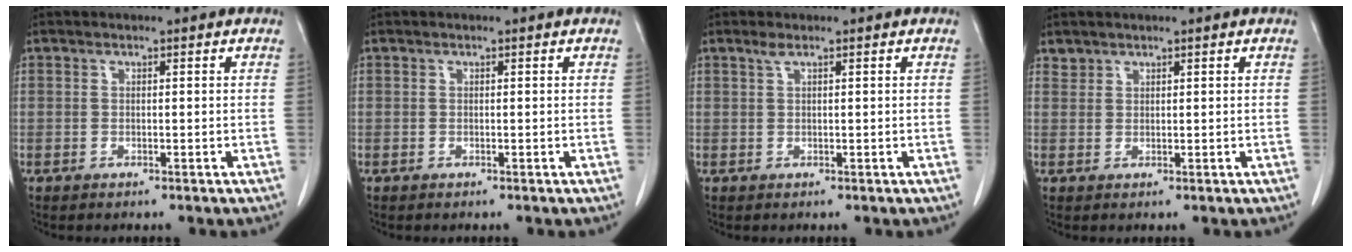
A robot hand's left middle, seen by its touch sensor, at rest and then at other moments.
{"total": 0.0}
{"total": 1.0, "force": [0.7, 0.0, 0.7], "torque": [-0.020, 0.007, 0.016]}
{"total": 1.1, "force": [1.0, 0.4, -0.2], "torque": [0.007, 0.002, 0.018]}